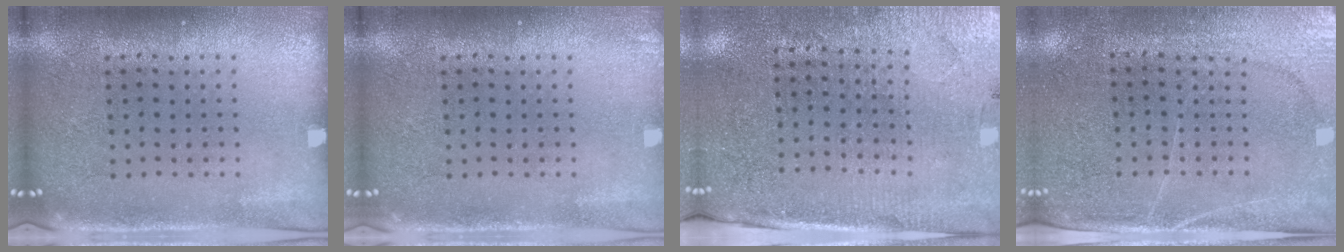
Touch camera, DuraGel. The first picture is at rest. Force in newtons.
{"total": 0.7, "press": 0.7, "slide": 0.1}
{"total": 2.9, "press": 2.7, "slide": 1.1}
{"total": 3.0, "press": 2.8, "slide": 1.2}